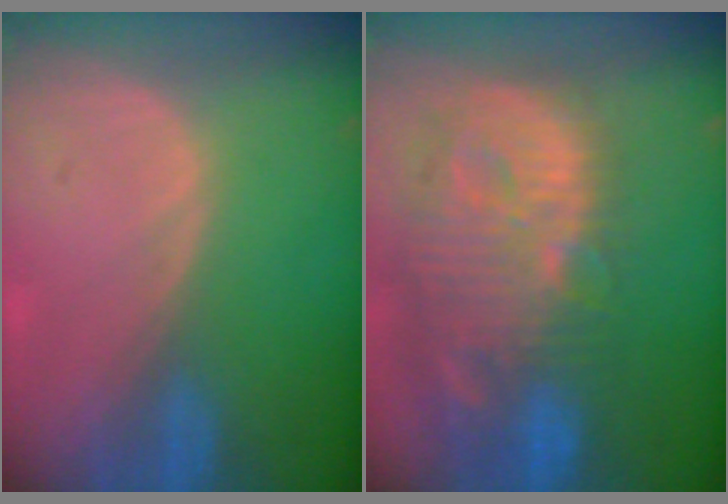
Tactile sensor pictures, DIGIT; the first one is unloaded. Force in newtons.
{"total": 14.3, "press": 12.5, "slide": 6.9}